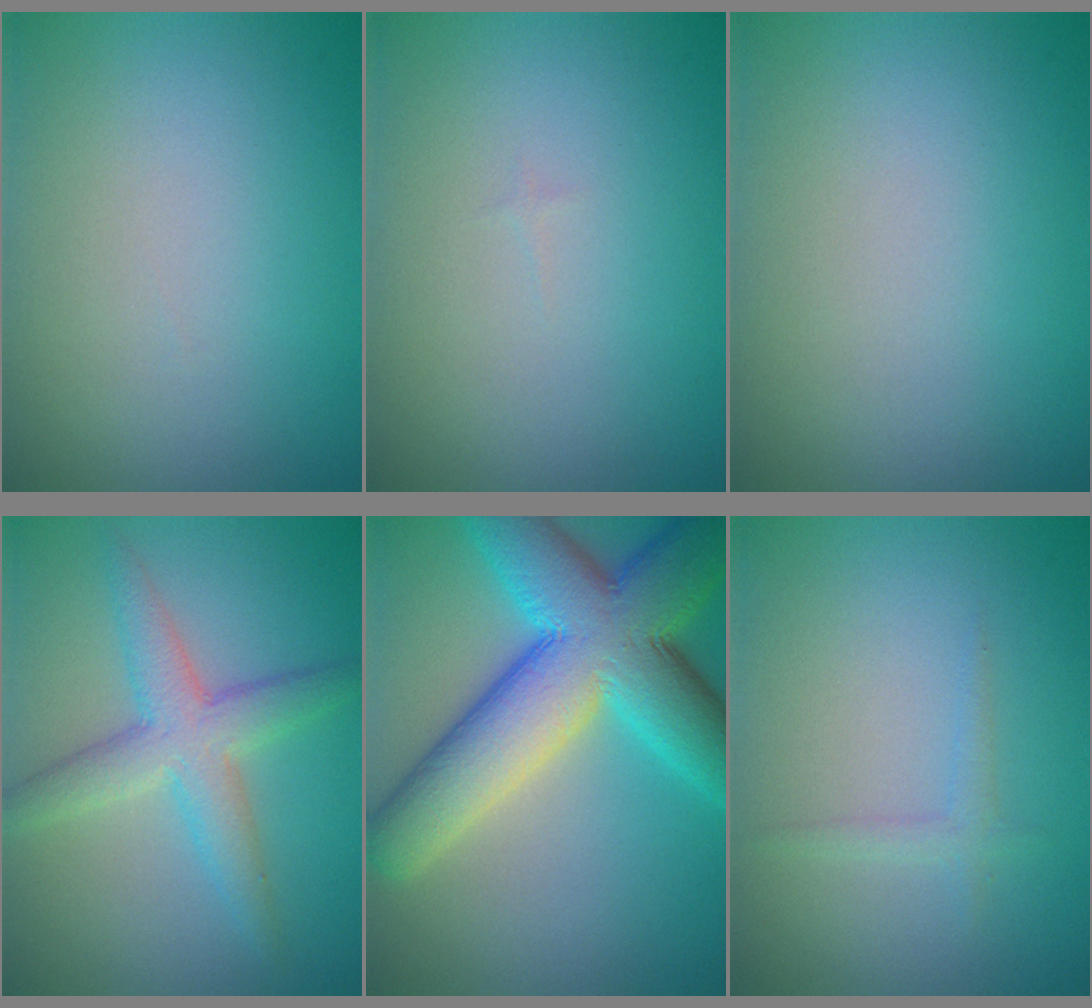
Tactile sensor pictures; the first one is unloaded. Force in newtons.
{"total": 0.0}
{"total": 0.0}
{"total": 4.4, "press": 4.4, "slide": 0.0}
{"total": 12.7, "press": 12.7, "slide": 0.2}
{"total": 1.0, "press": 1.0, "slide": 0.1}